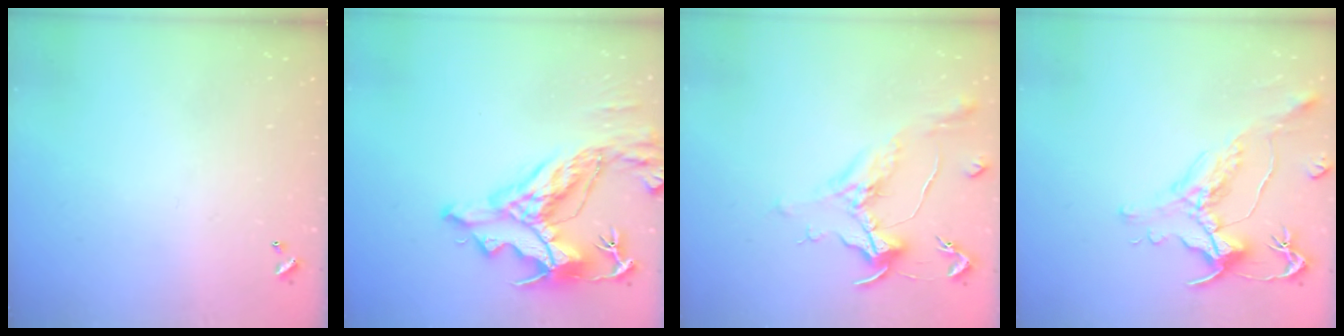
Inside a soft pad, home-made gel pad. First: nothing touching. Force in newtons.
{"total": 14.0, "press": 13.8, "slide": 2.1}
{"total": 1.7, "press": 1.6, "slide": 0.6}
{"total": 1.8, "press": 1.3, "slide": 1.2}